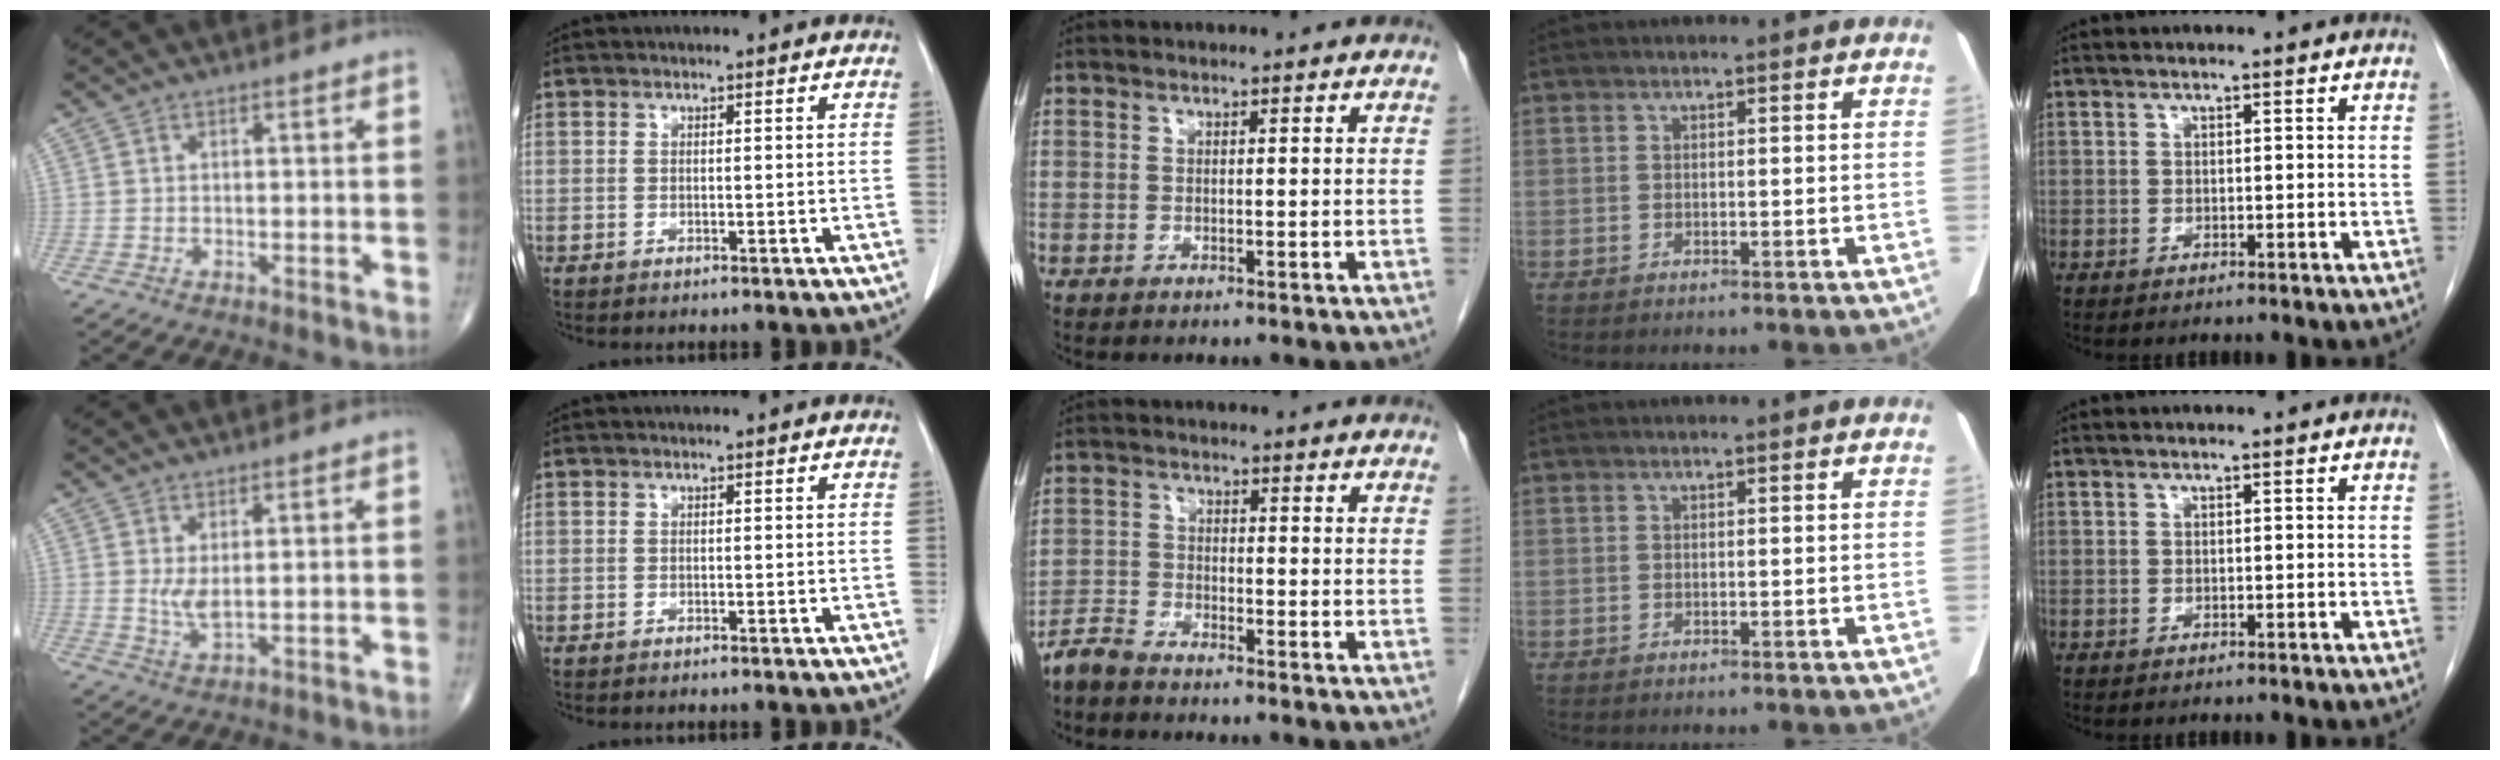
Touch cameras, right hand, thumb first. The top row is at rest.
{"thumb": {"total": 3.1, "force": [0.7, 1.0, 2.8], "torque": [-0.056, -0.013, 0.020]}, "middle": {"total": 3.3, "force": [-3.2, 0.4, 0.6], "torque": [-0.014, -0.009, -0.067]}}